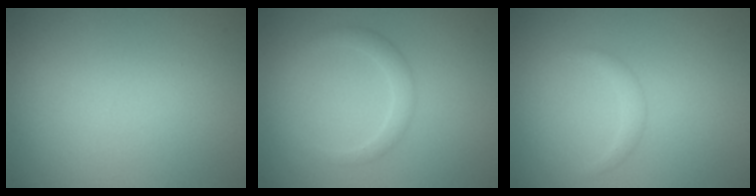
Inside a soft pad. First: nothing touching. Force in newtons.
{"total": 1.7, "press": 1.7, "slide": 0.1}
{"total": 1.0, "press": 1.0, "slide": 0.1}